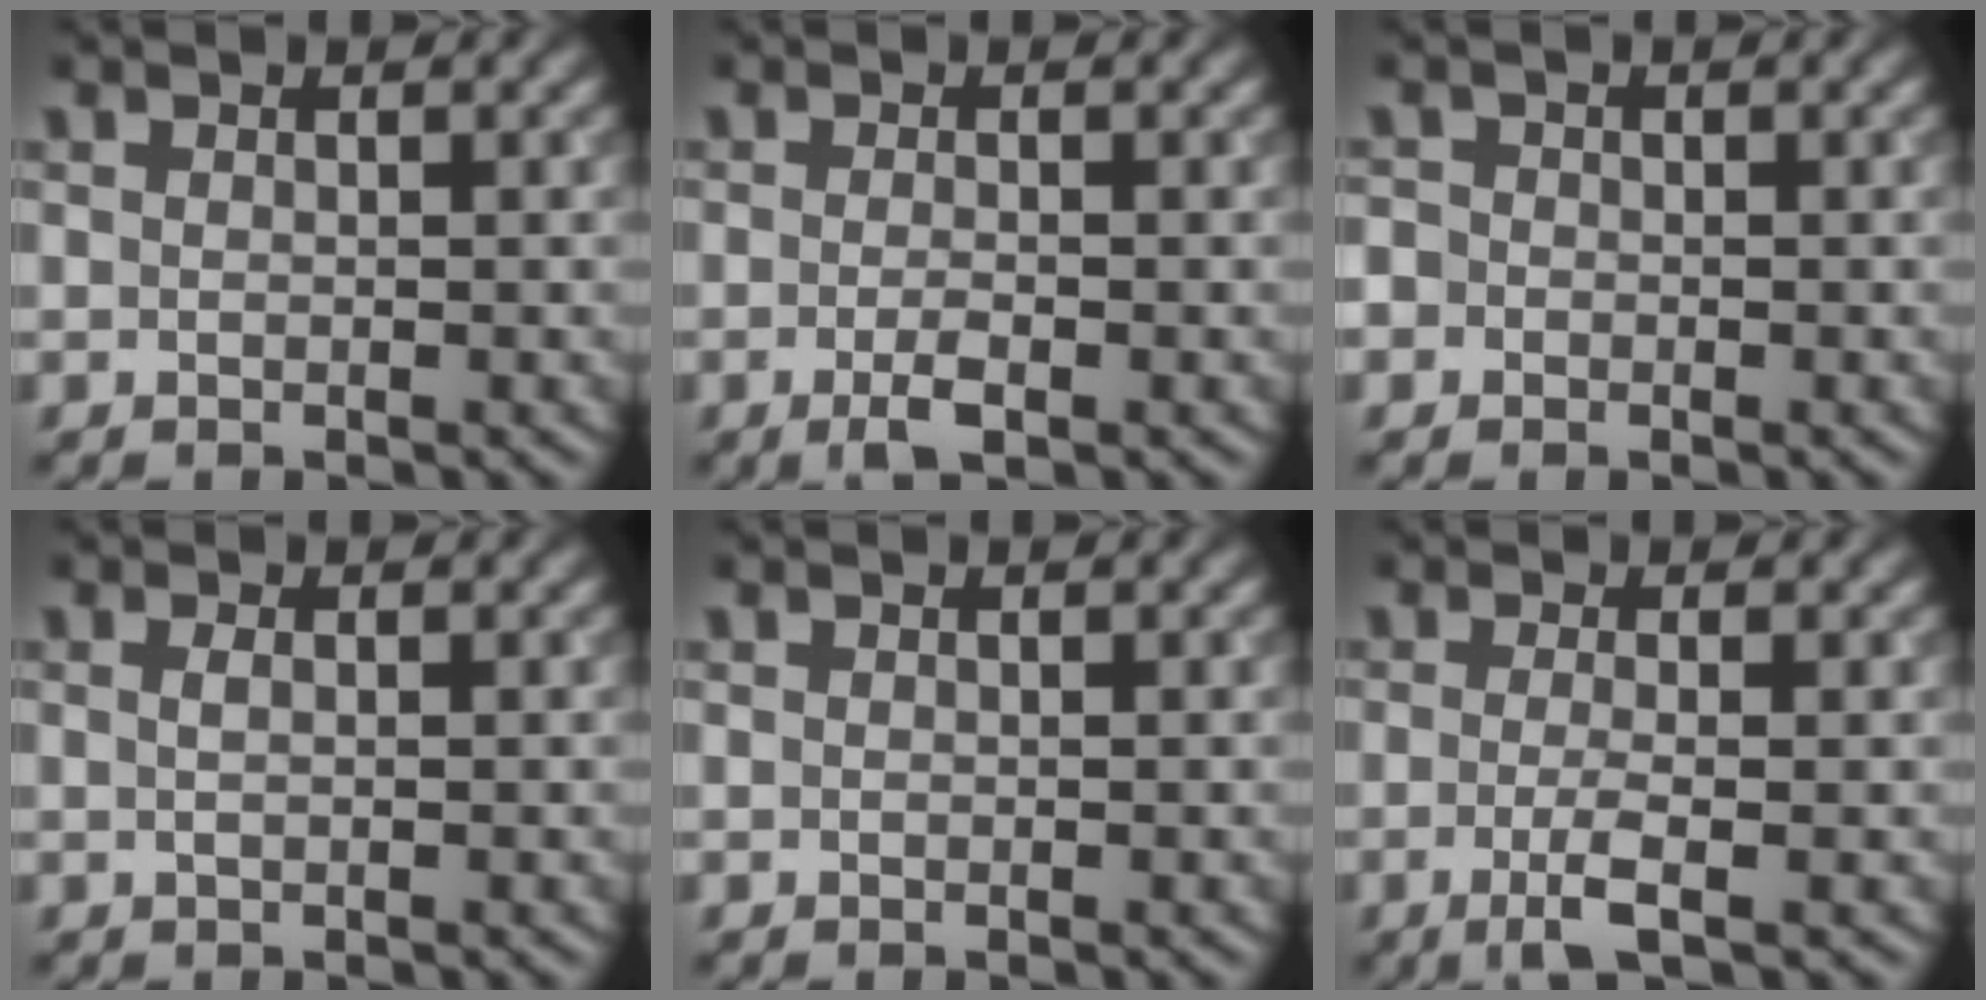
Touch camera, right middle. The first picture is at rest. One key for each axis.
{"total": 1.9, "fx": -0.8, "fy": 0.4, "fz": 1.7, "tx": -0.030, "ty": -0.002, "tz": -0.017}
{"total": 1.5, "fx": -0.5, "fy": 1.3, "fz": 0.3, "tx": 0.009, "ty": 0.005, "tz": -0.015}
{"total": 0.8, "fx": 0.1, "fy": 0.3, "fz": 0.7, "tx": -0.013, "ty": 0.003, "tz": 0.001}
{"total": 0.0}
{"total": 3.1, "fx": -0.8, "fy": 0.8, "fz": 2.9, "tx": -0.052, "ty": -0.007, "tz": -0.017}